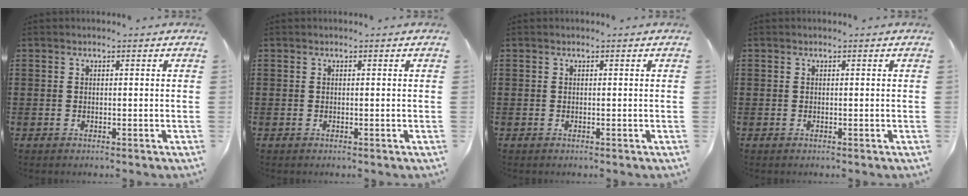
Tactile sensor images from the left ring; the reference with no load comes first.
{"total": 0.0}
{"total": 0.0}
{"total": 0.0}